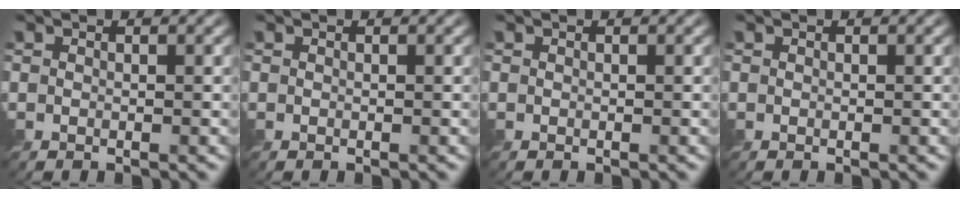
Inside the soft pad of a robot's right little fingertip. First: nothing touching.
{"total": 0.0}
{"total": 0.0}
{"total": 0.0}